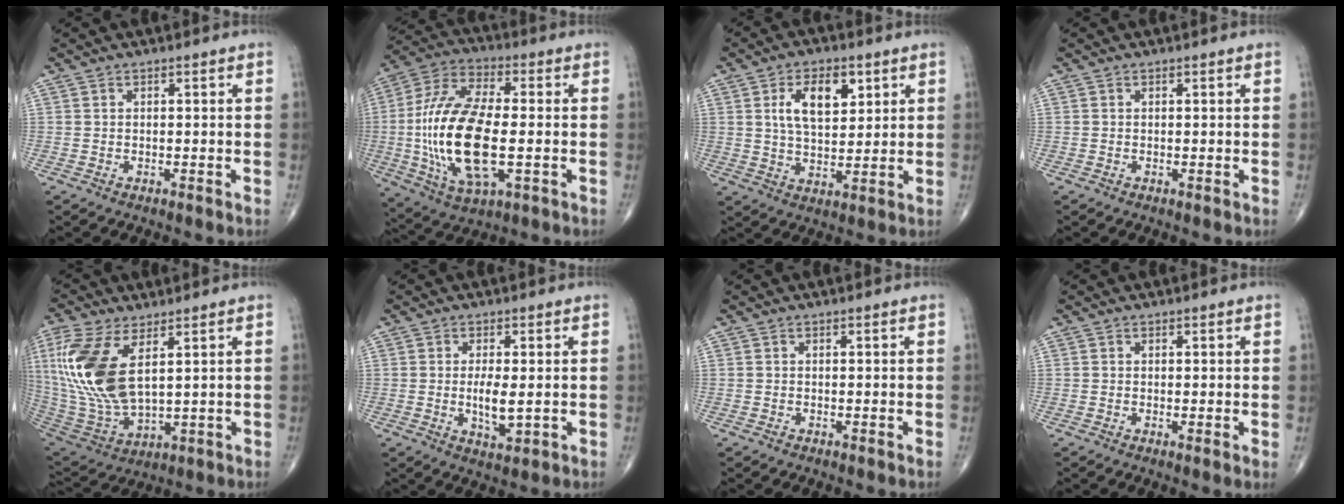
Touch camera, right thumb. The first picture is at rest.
{"total": 21.8, "force": [-2.2, 9.5, 19.5], "torque": [-0.405, 0.005, -0.035]}
{"total": 9.9, "force": [3.6, 5.4, 7.5], "torque": [-0.105, -0.013, 0.064]}
{"total": 0.0}
{"total": 18.6, "force": [5.5, 8.8, 15.4], "torque": [-0.347, -0.024, 0.117]}
{"total": 5.2, "force": [-0.2, 1.9, 4.9], "torque": [-0.089, -0.013, 0.000]}
{"total": 0.0}
{"total": 1.1, "force": [0.2, 0.2, 1.1], "torque": [-0.021, -0.005, 0.000]}